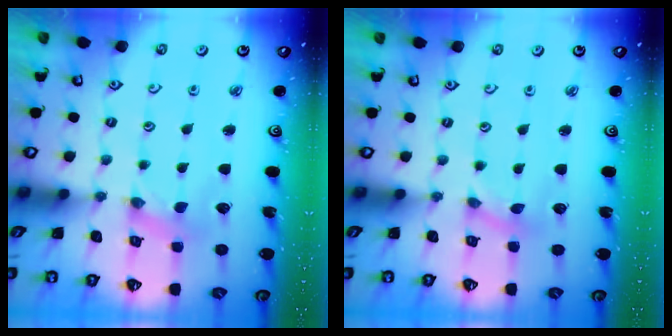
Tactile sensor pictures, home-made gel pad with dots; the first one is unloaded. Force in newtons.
{"total": 0.8, "press": 0.8, "slide": 0.0}